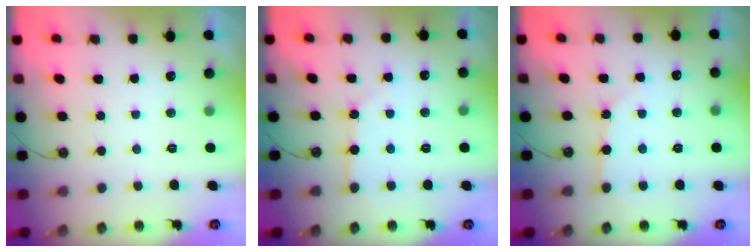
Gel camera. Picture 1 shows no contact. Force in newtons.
{"total": 3.8, "press": 3.8, "slide": 0.4}
{"total": 3.8, "press": 3.8, "slide": 0.4}